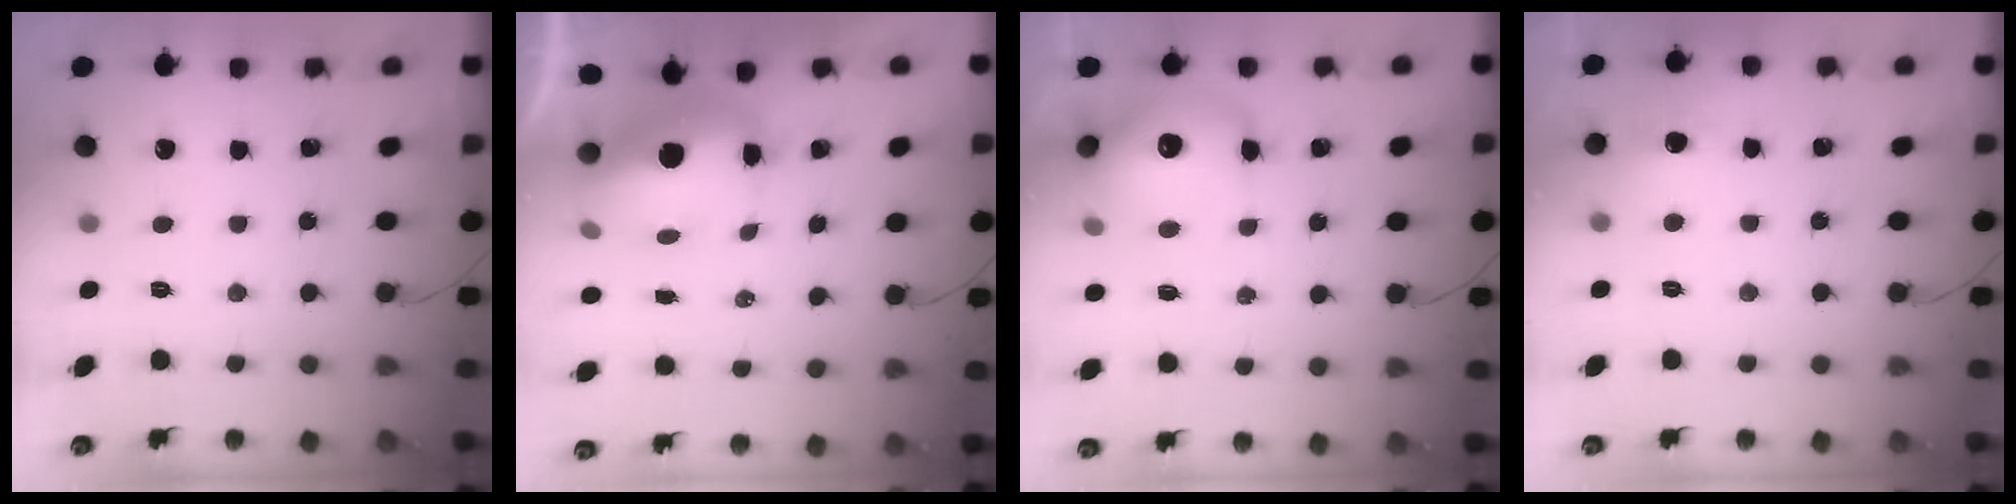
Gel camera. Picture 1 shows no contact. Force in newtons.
{"total": 13.6, "press": 13.4, "slide": 2.8}
{"total": 15.7, "press": 15.2, "slide": 3.8}
{"total": 8.3, "press": 4.8, "slide": 6.8}